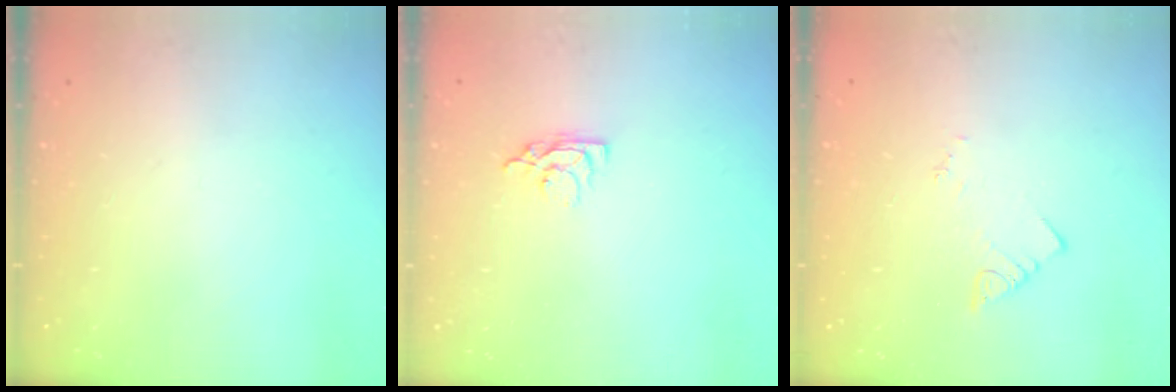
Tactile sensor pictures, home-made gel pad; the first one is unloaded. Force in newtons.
{"total": 3.8, "press": 3.8, "slide": 0.5}
{"total": 2.1, "press": 2.0, "slide": 0.4}